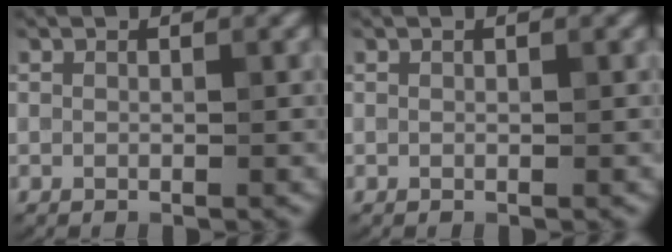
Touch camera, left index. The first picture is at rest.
{"total": 0.0}